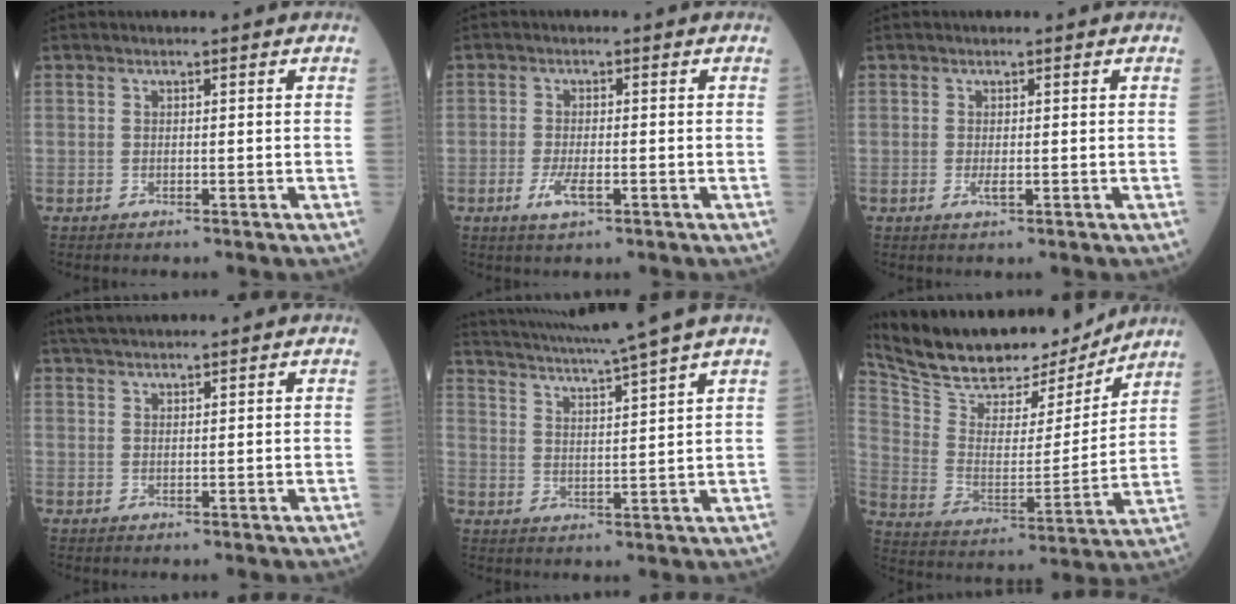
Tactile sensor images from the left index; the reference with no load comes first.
{"total": 3.0, "force": [-1.3, 0.8, 2.6], "torque": [-0.058, -0.004, -0.023]}
{"total": 0.8, "force": [-0.1, 0.2, 0.8], "torque": [-0.015, -0.002, -0.001]}
{"total": 5.1, "force": [4.6, 0.3, 2.1], "torque": [-0.032, 0.037, 0.084]}
{"total": 13.1, "force": [11.4, -2.3, 6.0], "torque": [-0.112, -0.013, 0.171]}
{"total": 21.8, "force": [19.2, 6.7, 7.9], "torque": [-0.159, 0.005, 0.306]}